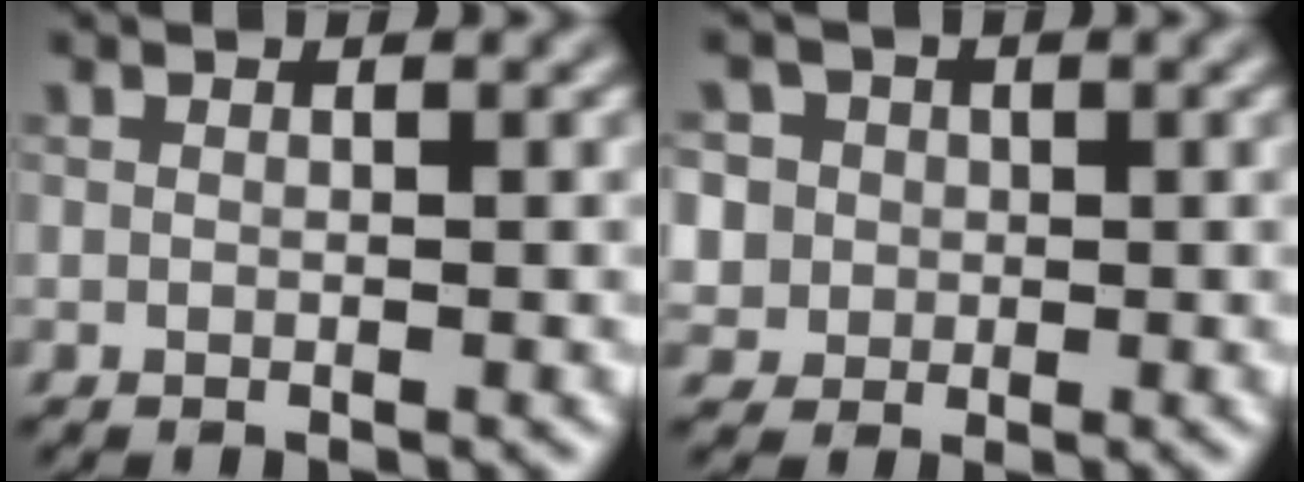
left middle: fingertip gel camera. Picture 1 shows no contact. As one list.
[{"total": 5.8, "force": [1.8, 5.1, 1.9], "torque": [-0.036, 0.031, 0.009]}]